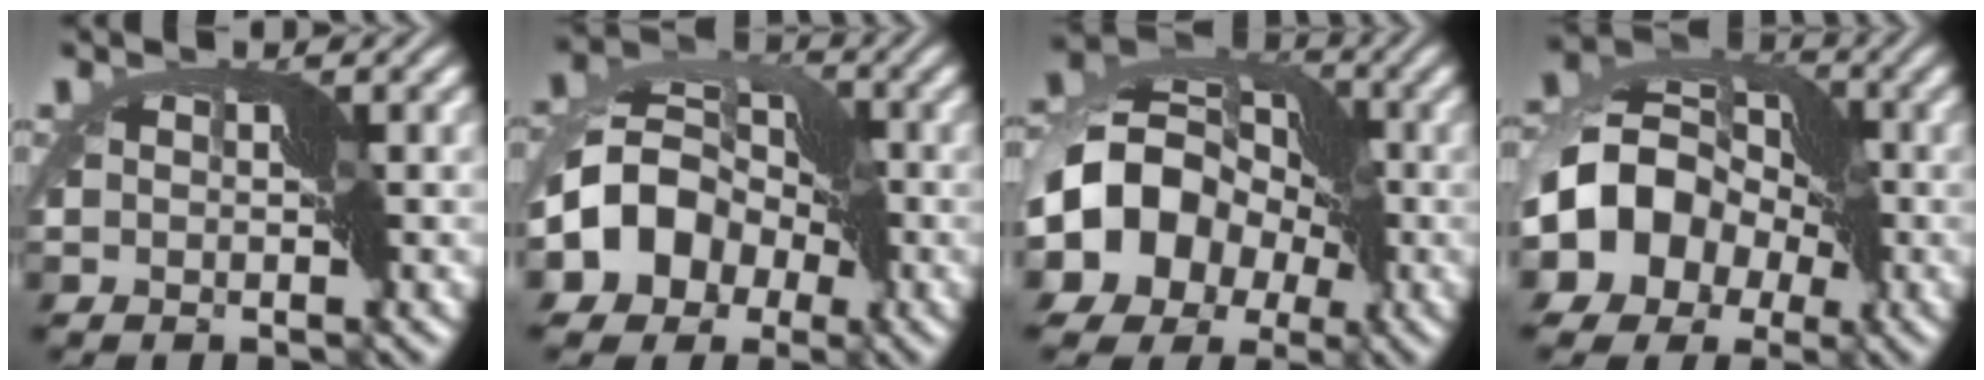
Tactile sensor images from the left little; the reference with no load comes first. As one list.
[{"total": 8.0, "force": [-2.2, 5.8, 5.1], "torque": [-0.089, -0.002, -0.058]}, {"total": 13.8, "force": [-2.3, 11.0, 8.0], "torque": [-0.150, -0.012, -0.070]}, {"total": 12.6, "force": [-2.4, 9.8, 7.6], "torque": [-0.137, -0.008, -0.070]}]